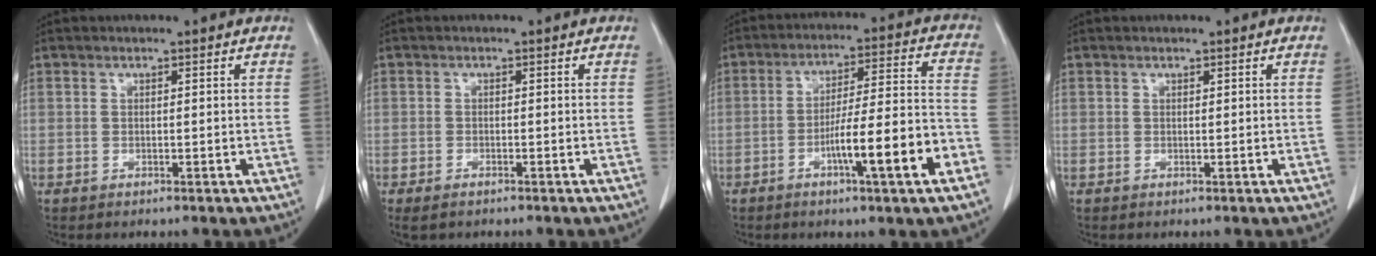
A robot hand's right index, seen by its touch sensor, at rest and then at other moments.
{"total": 2.2, "force": [-1.6, 0.8, 1.2], "torque": [-0.023, -0.005, -0.023]}
{"total": 13.0, "force": [-5.4, 0.2, 11.8], "torque": [-0.189, 0.004, -0.081]}
{"total": 0.0}